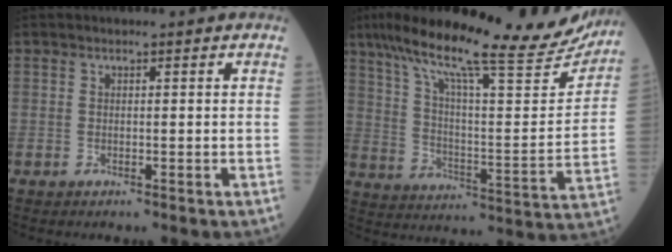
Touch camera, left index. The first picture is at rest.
{"total": 28.0, "force": [23.8, 3.2, 14.5], "torque": [-0.242, -0.027, 0.329]}